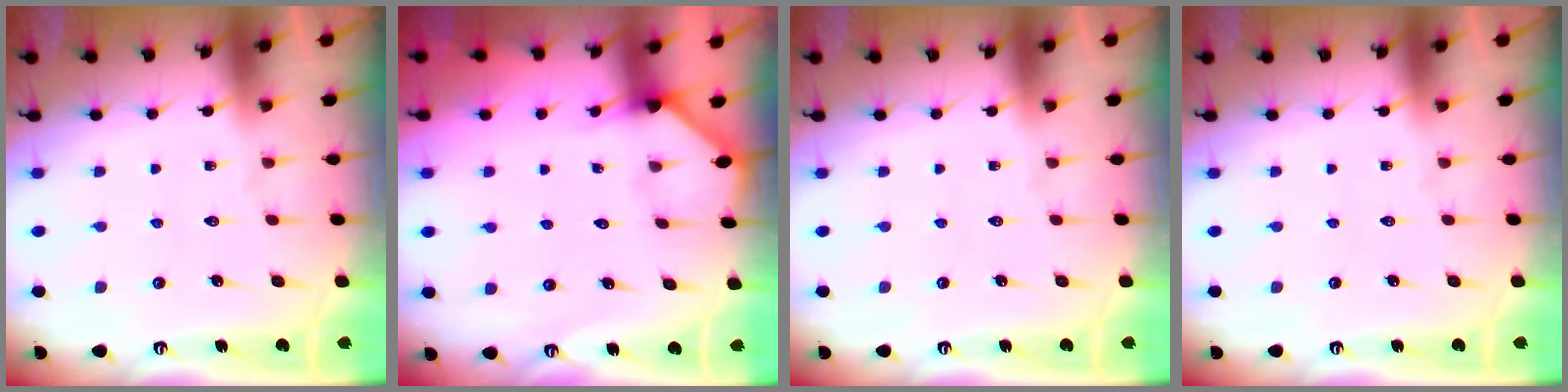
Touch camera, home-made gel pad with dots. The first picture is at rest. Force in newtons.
{"total": 1.9, "press": 1.9, "slide": 0.2}
{"total": 0.0}
{"total": 0.0}